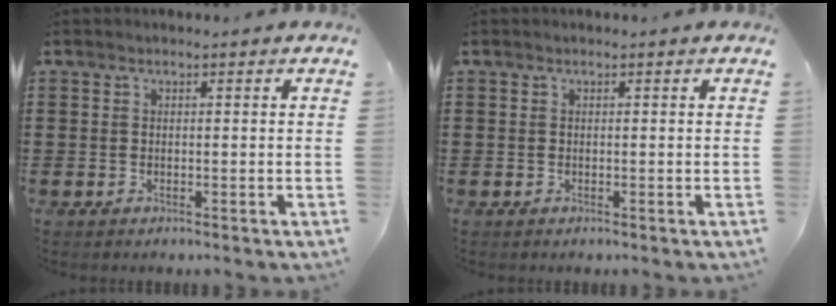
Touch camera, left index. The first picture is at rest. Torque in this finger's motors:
{"motor_torque": [-0.01, -0.01, 0.00, 0.00]}